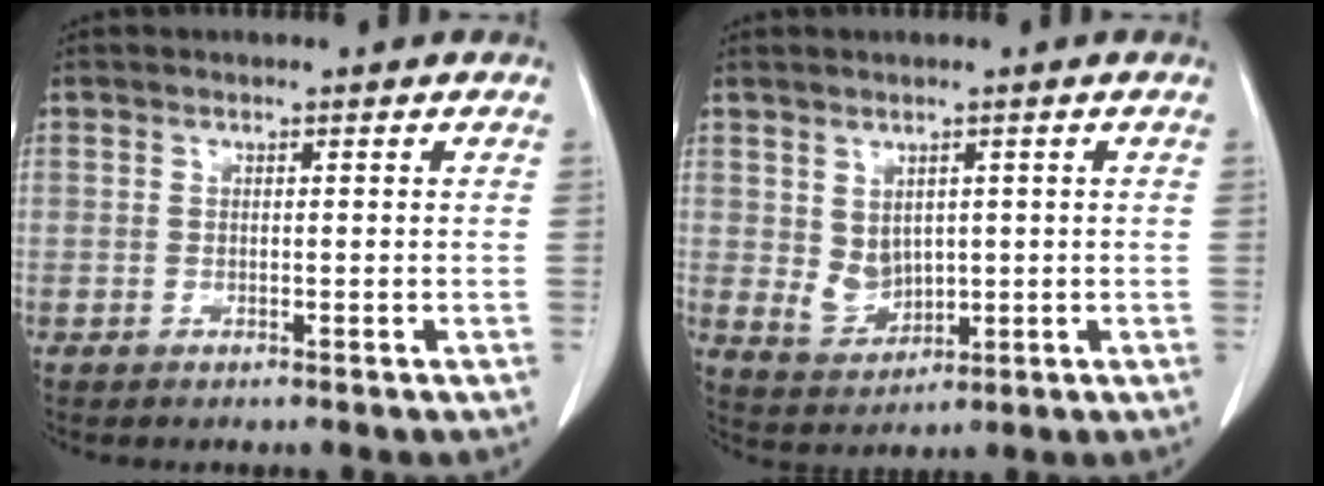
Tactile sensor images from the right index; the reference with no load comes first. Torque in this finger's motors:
{"motor_torque": [0.44, 0.12, 0.09, 0.04]}